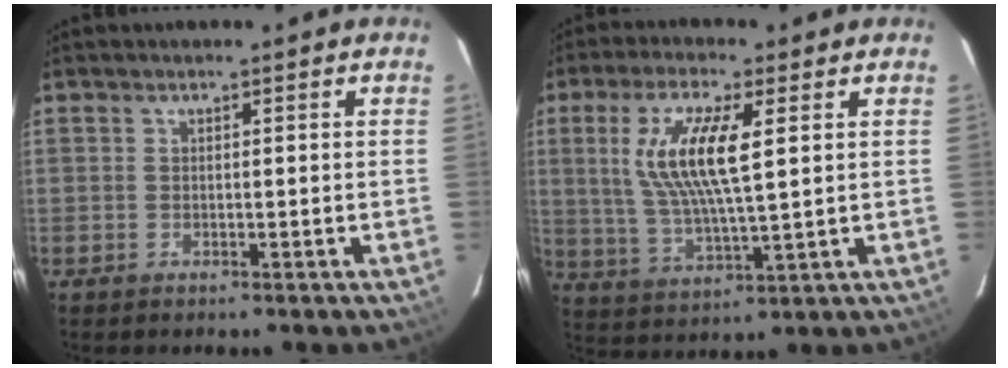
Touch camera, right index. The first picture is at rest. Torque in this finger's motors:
{"motor_torque": [0.50, 0.11, 0.44, 0.21]}